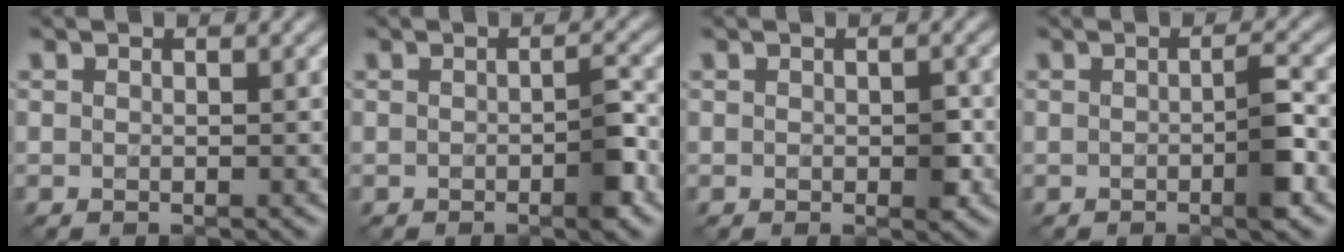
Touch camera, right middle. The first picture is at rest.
{"total": 2.5, "force": [-0.9, 0.5, 2.3], "torque": [-0.033, 0.001, -0.014]}
{"total": 1.7, "force": [-0.3, 0.8, 1.5], "torque": [-0.017, -0.002, -0.003]}
{"total": 2.7, "force": [-0.6, 0.3, 2.6], "torque": [-0.042, 0.002, -0.012]}